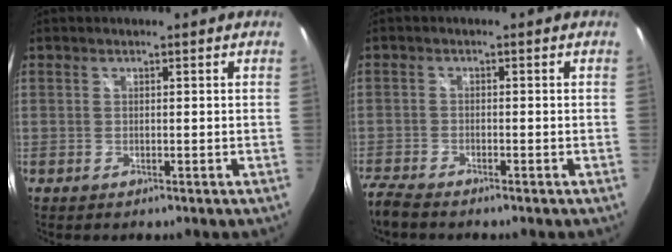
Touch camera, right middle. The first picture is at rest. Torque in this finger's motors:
{"motor_torque": [0.50, -0.67, 0.02, 0.04]}